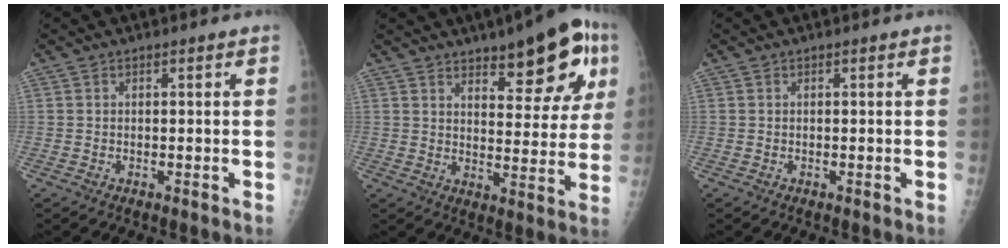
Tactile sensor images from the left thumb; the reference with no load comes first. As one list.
[{"total": 16.0, "force": [8.5, 5.8, 12.3], "torque": [-0.119, -0.028, 0.118]}, {"total": 0.0}]